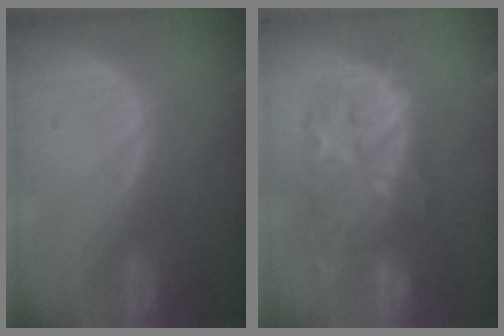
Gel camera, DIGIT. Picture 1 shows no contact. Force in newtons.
{"total": 9.4, "press": 9.2, "slide": 1.7}